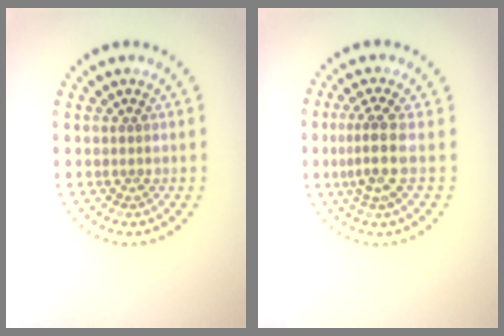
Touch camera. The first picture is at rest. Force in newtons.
{"total": 2.8, "press": 2.1, "slide": 1.9}